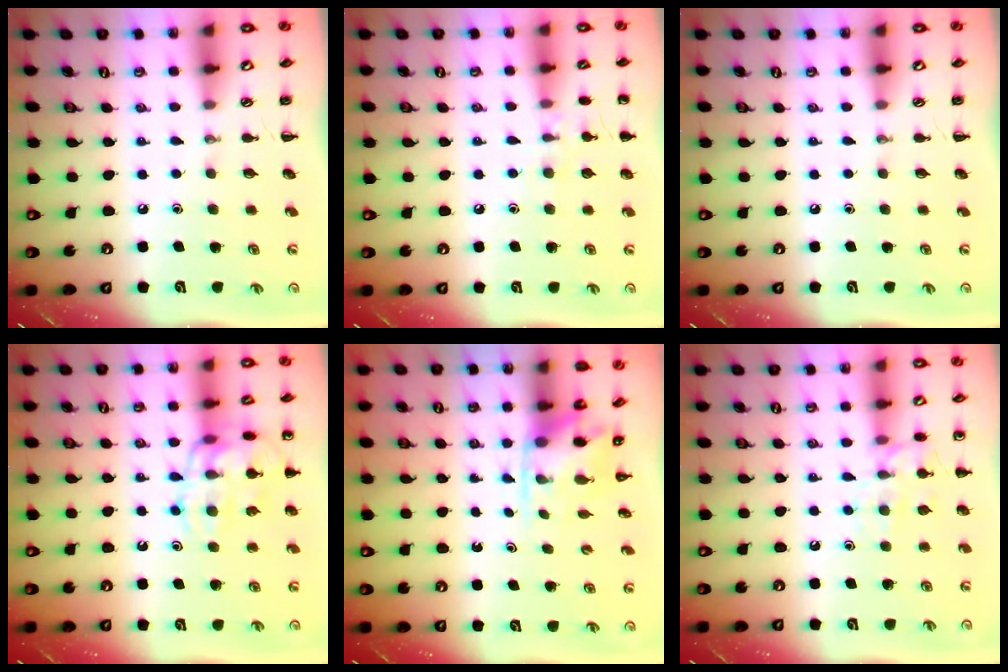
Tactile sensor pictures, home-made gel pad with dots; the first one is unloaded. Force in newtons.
{"total": 7.6, "press": 7.3, "slide": 2.1}
{"total": 0.0}
{"total": 15.6, "press": 15.4, "slide": 2.1}
{"total": 4.8, "press": 4.7, "slide": 0.4}
{"total": 11.2, "press": 11.2, "slide": 0.8}